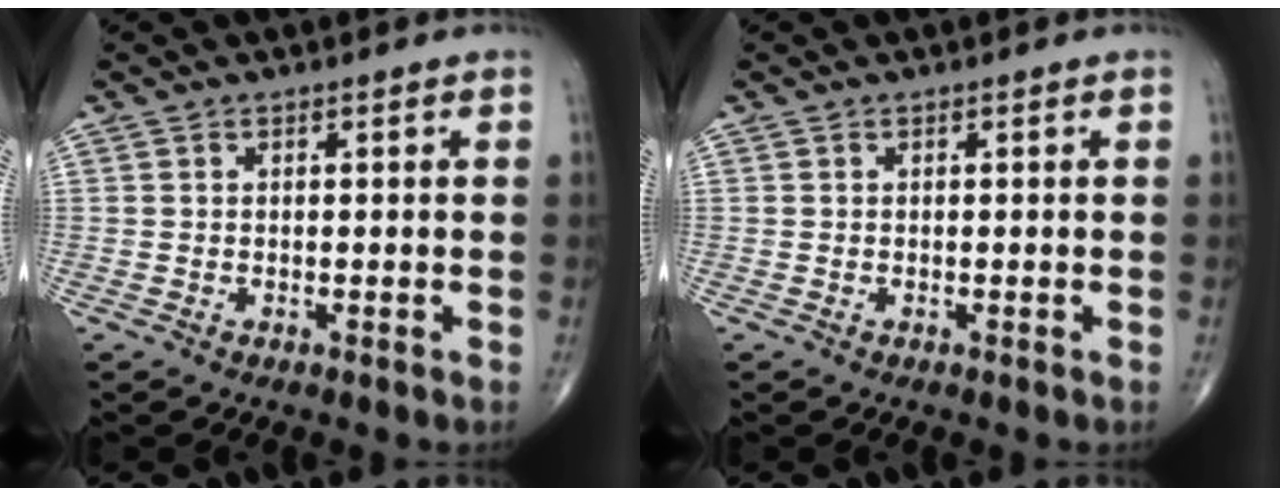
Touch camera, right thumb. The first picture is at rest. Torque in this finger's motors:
{"motor_torque": [0.48, 0.15, 0.17, 0.05, 0.01]}